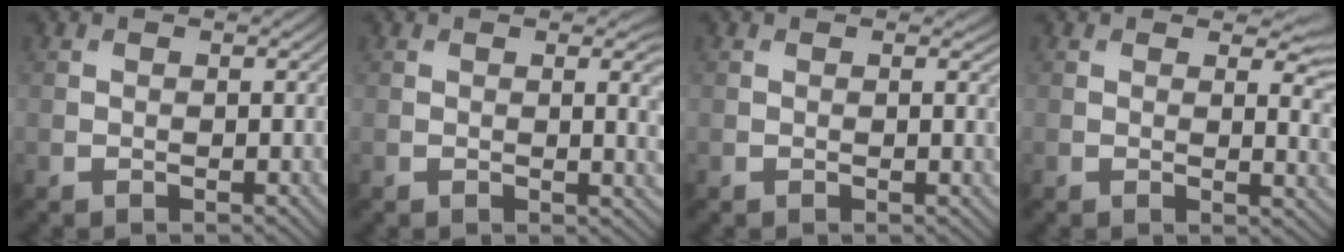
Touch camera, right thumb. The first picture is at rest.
{"total": 2.9, "force": [0.6, 0.7, 2.8], "torque": [-0.039, -0.001, 0.010]}
{"total": 0.6, "force": [0.2, 0.1, 0.6], "torque": [-0.006, -0.004, 0.000]}
{"total": 4.1, "force": [1.9, 1.7, 3.2], "torque": [-0.041, -0.011, 0.029]}